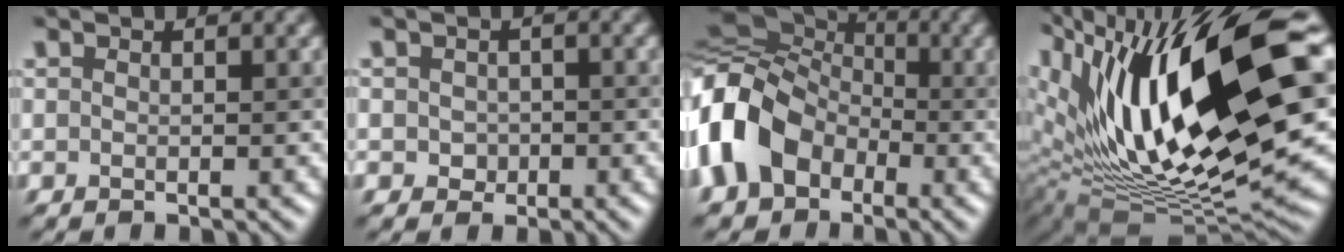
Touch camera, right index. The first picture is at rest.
{"total": 1.5, "force": [-0.3, 1.3, 0.7], "torque": [-0.011, -0.003, -0.007]}
{"total": 9.6, "force": [-2.8, 7.1, 5.8], "torque": [-0.121, 0.007, -0.074]}
{"total": 18.3, "force": [6.7, 6.5, 15.8], "torque": [-0.275, 0.016, 0.116]}